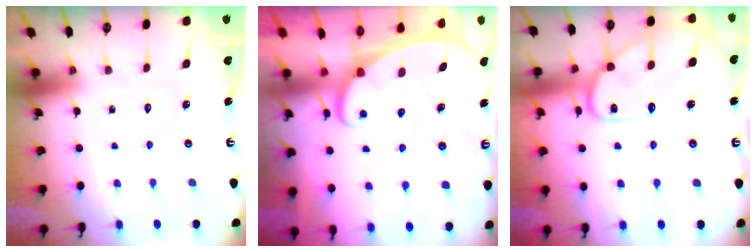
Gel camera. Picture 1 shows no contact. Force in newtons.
{"total": 2.4, "press": 2.4, "slide": 0.3}
{"total": 15.2, "press": 15.2, "slide": 1.1}